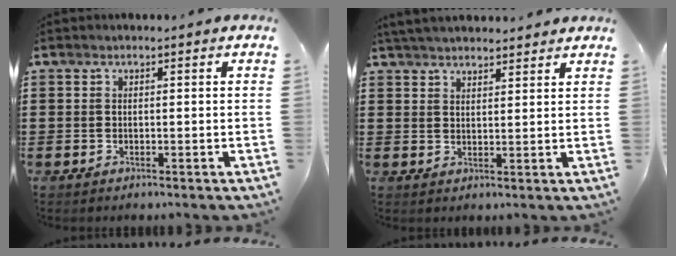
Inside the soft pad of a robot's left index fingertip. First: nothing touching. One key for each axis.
{"total": 3.6, "fx": 3.6, "fy": 0.2, "fz": 0.6, "tx": -0.022, "ty": -0.005, "tz": 0.068}